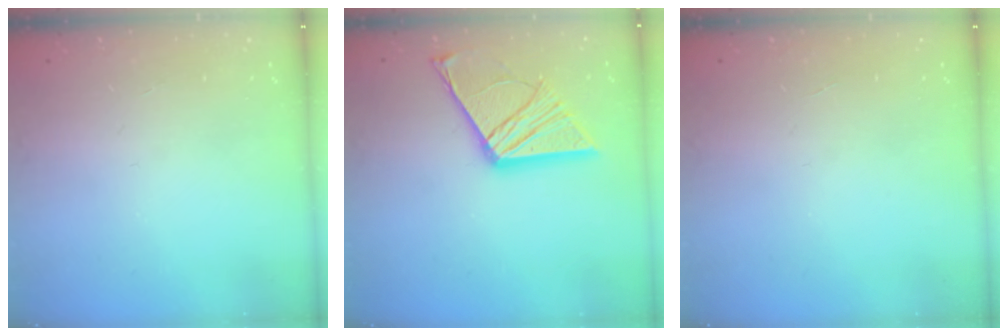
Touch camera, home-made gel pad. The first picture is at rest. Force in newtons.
{"total": 14.5, "press": 14.5, "slide": 1.1}
{"total": 0.0}